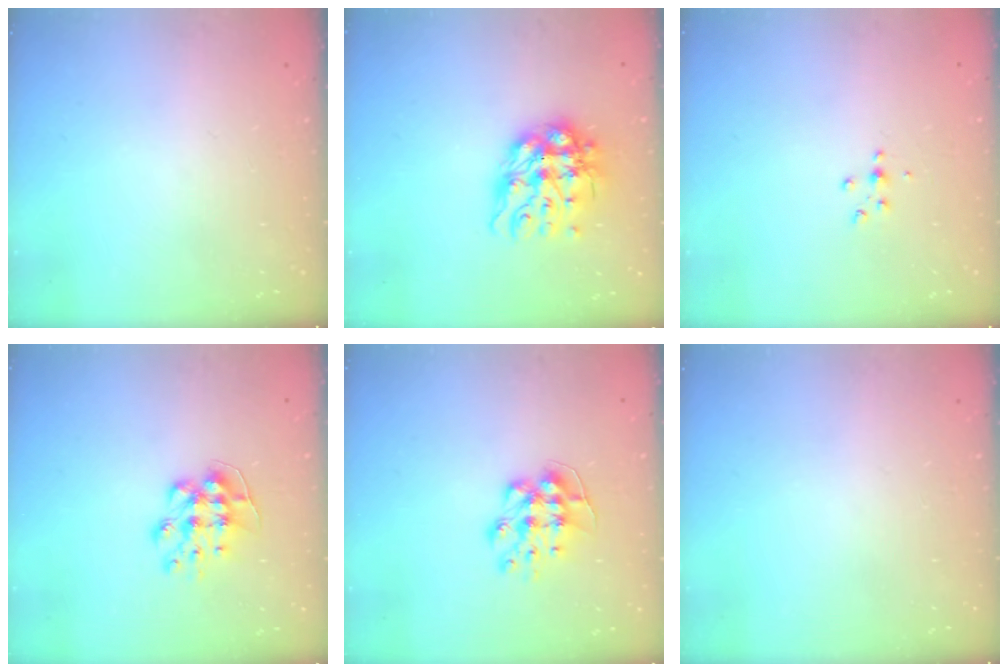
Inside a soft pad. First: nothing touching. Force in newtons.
{"total": 12.3, "press": 12.2, "slide": 1.0}
{"total": 4.2, "press": 4.2, "slide": 0.6}
{"total": 8.6, "press": 8.5, "slide": 0.2}
{"total": 9.1, "press": 9.1, "slide": 0.3}
{"total": 0.0}